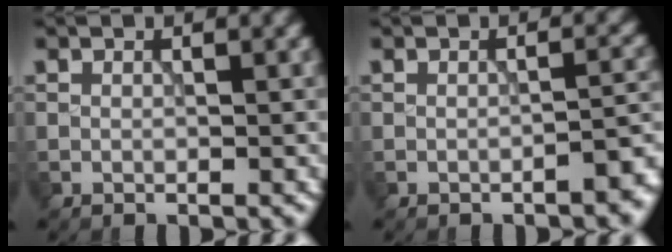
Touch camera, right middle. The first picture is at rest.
{"total": 2.3, "force": [-1.7, 0.5, 1.5], "torque": [-0.016, 0.009, -0.027]}